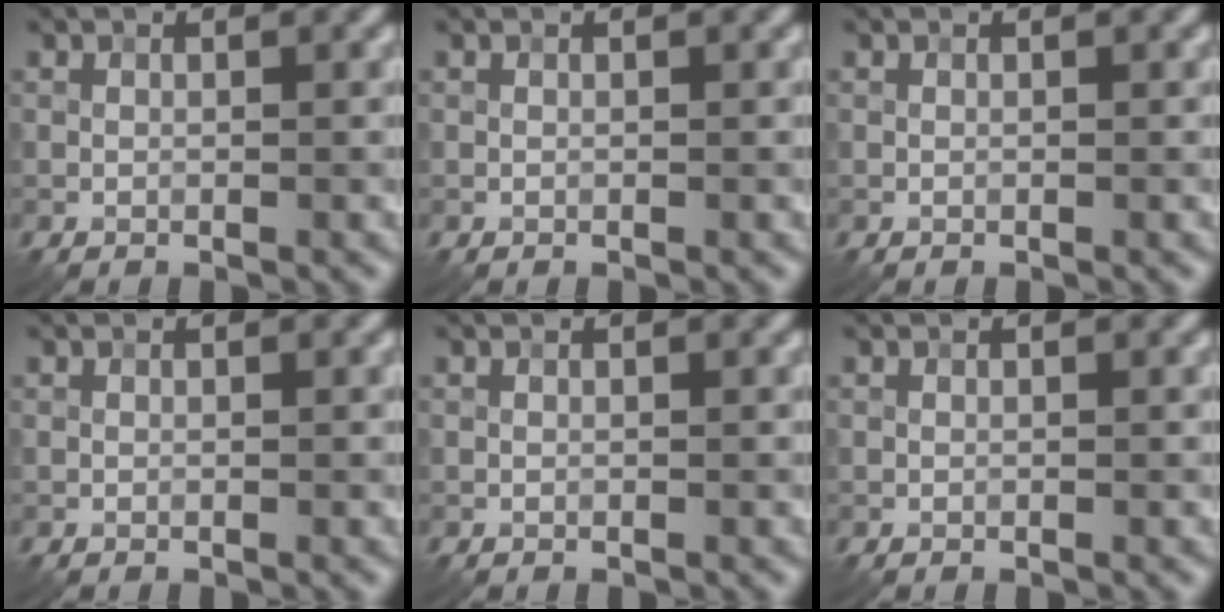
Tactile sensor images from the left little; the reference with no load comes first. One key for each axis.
{"total": 0.0}
{"total": 0.0}
{"total": 0.0}
{"total": 0.0}
{"total": 0.0}